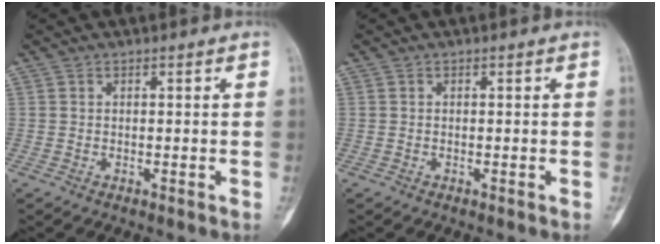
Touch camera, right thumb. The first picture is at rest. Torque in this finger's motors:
{"motor_torque": [-0.01, -0.01, 0.10, -0.07, 0.00]}